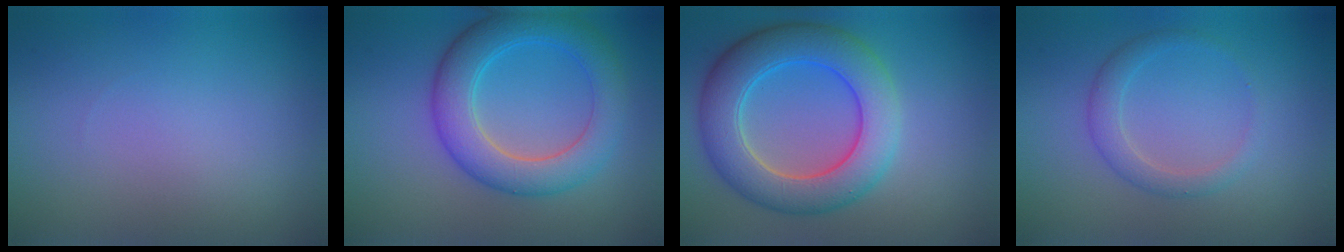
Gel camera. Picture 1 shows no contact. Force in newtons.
{"total": 6.1, "press": 6.1, "slide": 0.3}
{"total": 7.8, "press": 7.8, "slide": 0.4}
{"total": 2.1, "press": 2.1, "slide": 0.1}